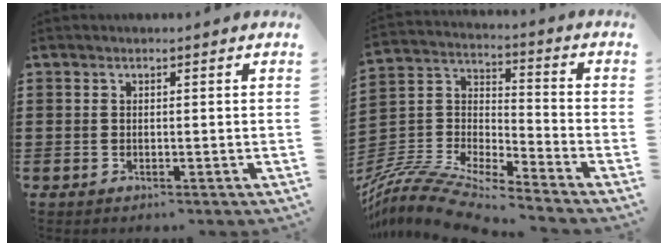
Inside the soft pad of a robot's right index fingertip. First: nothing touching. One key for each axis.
{"total": 8.9, "fx": -8.5, "fy": 0.6, "fz": 2.7, "tx": -0.072, "ty": -0.004, "tz": -0.176}